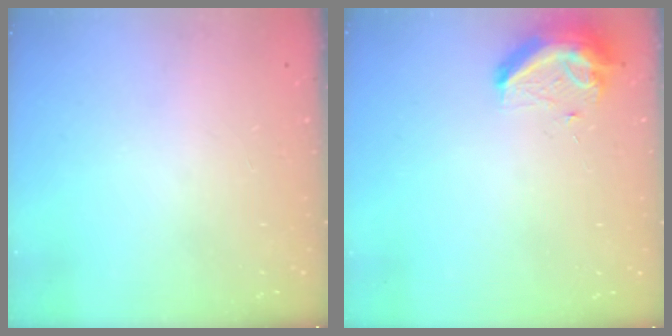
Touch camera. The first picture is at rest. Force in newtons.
{"total": 9.2, "press": 9.2, "slide": 0.3}